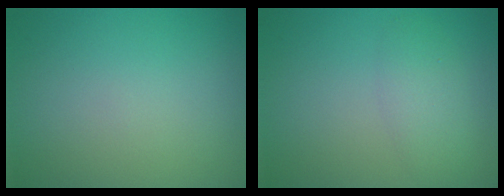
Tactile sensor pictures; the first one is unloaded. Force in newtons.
{"total": 2.5, "press": 2.5, "slide": 0.0}